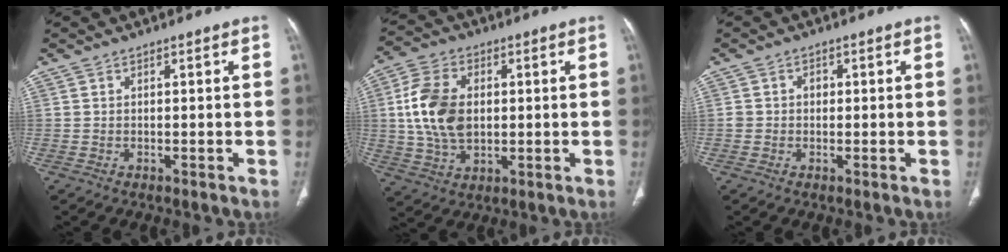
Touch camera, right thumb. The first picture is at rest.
{"total": 12.7, "force": [1.2, 8.3, 9.5], "torque": [-0.179, 0.002, 0.025]}
{"total": 2.0, "force": [0.1, 1.8, 0.9], "torque": [-0.004, 0.009, 0.000]}